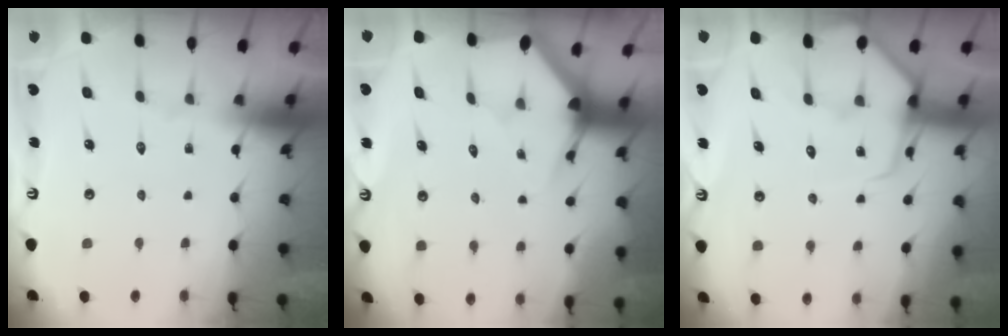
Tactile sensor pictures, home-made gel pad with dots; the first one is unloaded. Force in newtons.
{"total": 3.4, "press": 3.4, "slide": 0.2}
{"total": 7.7, "press": 7.7, "slide": 0.8}